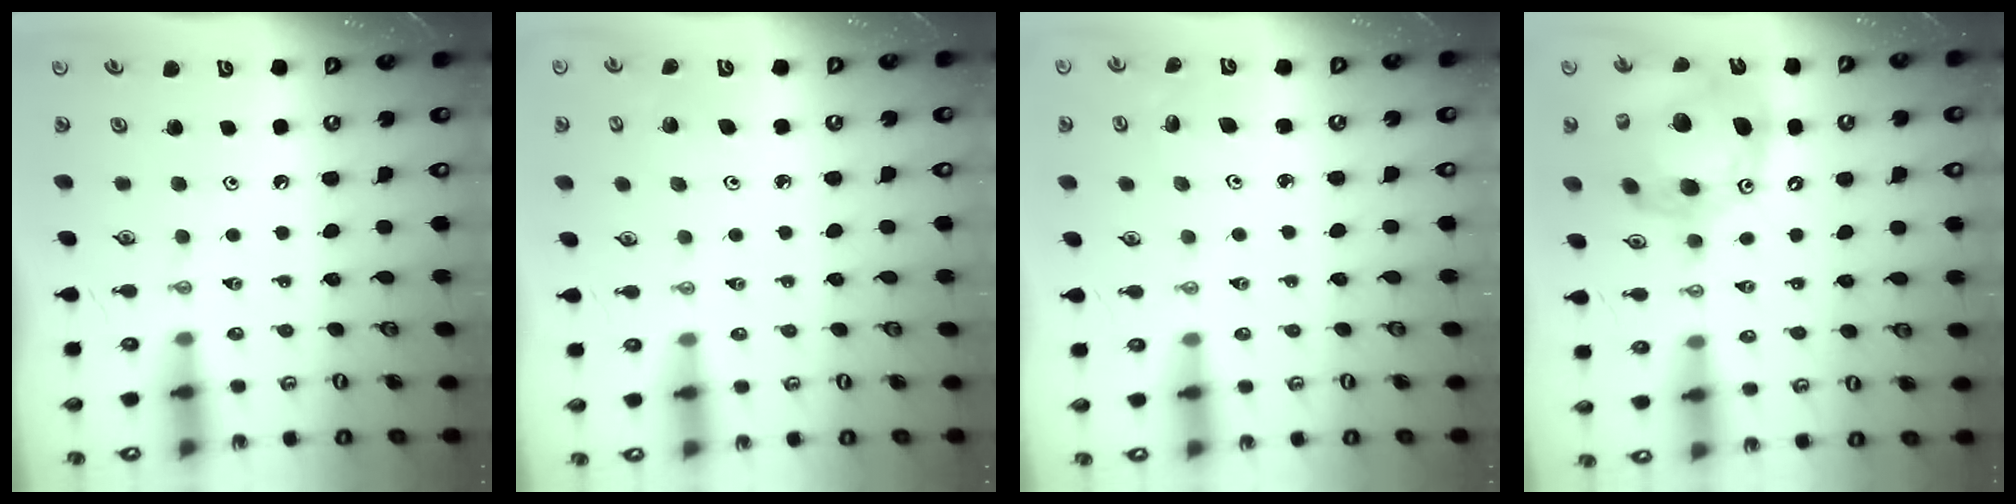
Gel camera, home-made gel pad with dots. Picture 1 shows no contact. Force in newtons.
{"total": 3.3, "press": 3.3, "slide": 0.3}
{"total": 2.8, "press": 2.8, "slide": 0.3}
{"total": 19.6, "press": 19.4, "slide": 2.7}